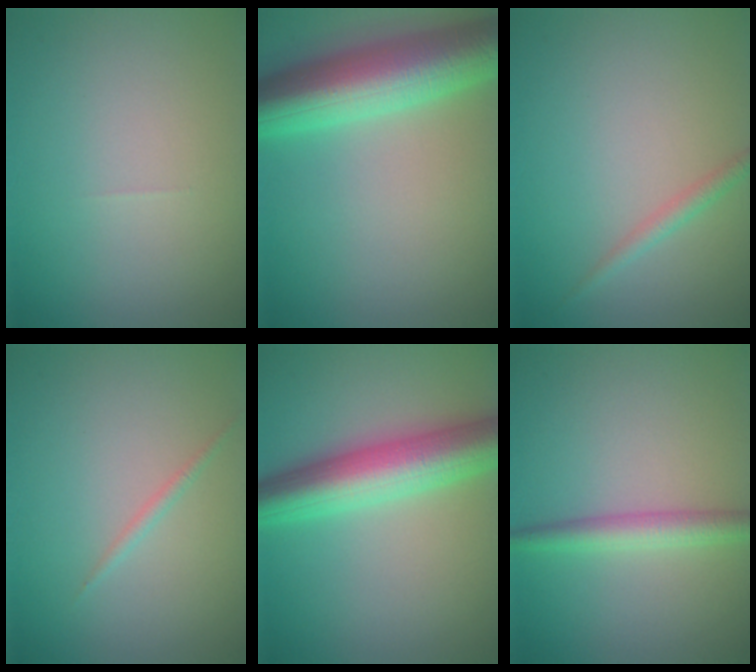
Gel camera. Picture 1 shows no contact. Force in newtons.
{"total": 9.3, "press": 9.3, "slide": 0.1}
{"total": 1.3, "press": 1.3, "slide": 0.0}
{"total": 0.7, "press": 0.7, "slide": 0.0}
{"total": 7.6, "press": 7.6, "slide": 0.2}
{"total": 2.6, "press": 2.6, "slide": 0.1}